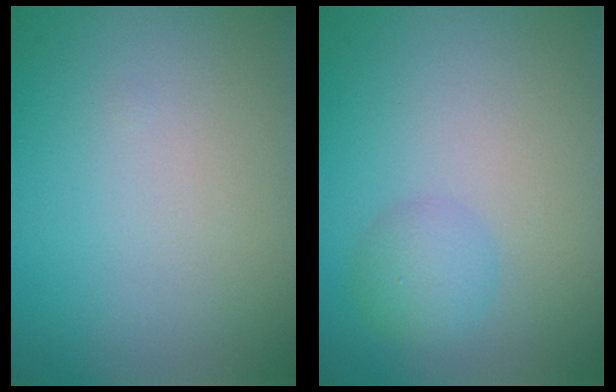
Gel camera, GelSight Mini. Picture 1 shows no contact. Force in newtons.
{"total": 2.1, "press": 2.1, "slide": 0.1}